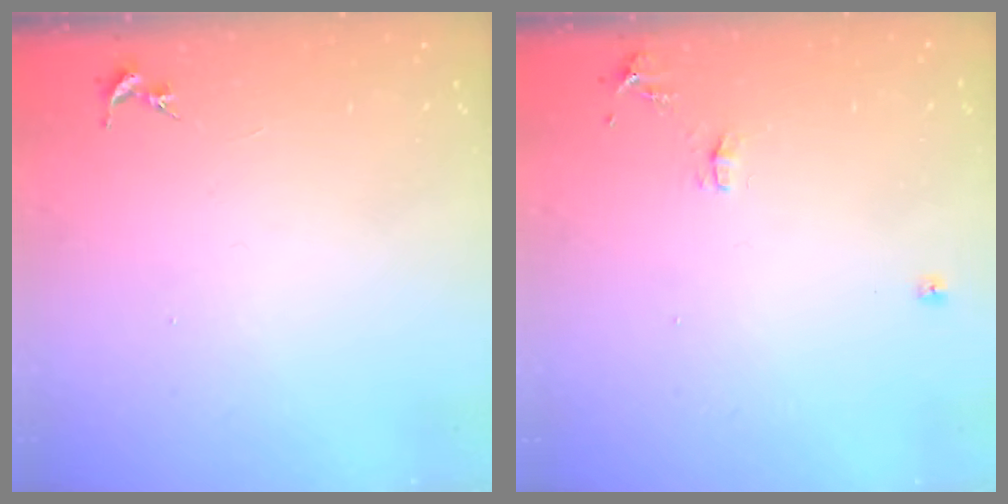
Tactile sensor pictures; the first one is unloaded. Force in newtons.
{"total": 6.9, "press": 6.9, "slide": 0.9}